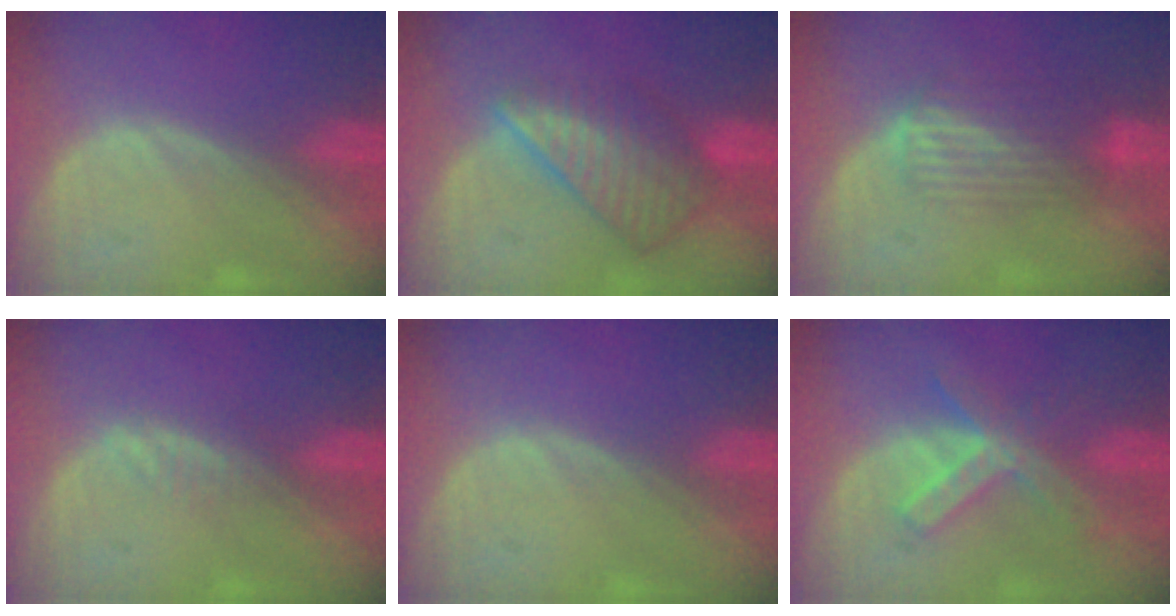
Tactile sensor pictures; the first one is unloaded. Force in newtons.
{"total": 8.5, "press": 7.4, "slide": 4.2}
{"total": 6.8, "press": 5.7, "slide": 3.6}
{"total": 1.6, "press": 1.6, "slide": 0.1}
{"total": 0.0}
{"total": 6.3, "press": 5.8, "slide": 2.4}